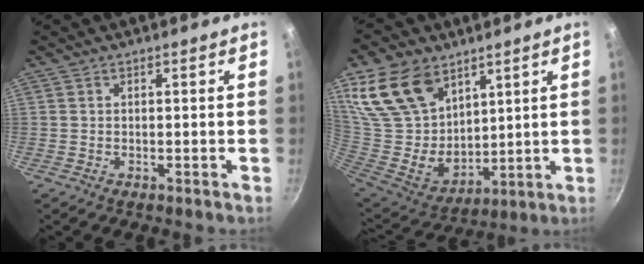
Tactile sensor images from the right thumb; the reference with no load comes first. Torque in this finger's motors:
{"motor_torque": [-1.70, 2.38, 0.97, 0.21, 0.18]}